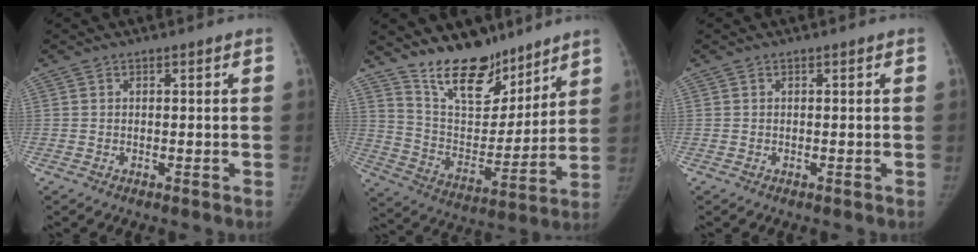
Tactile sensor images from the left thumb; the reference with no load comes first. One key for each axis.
{"total": 16.7, "fx": 13.2, "fy": 7.3, "fz": 7.1, "tx": -0.067, "ty": -0.091, "tz": 0.235}
{"total": 0.0}